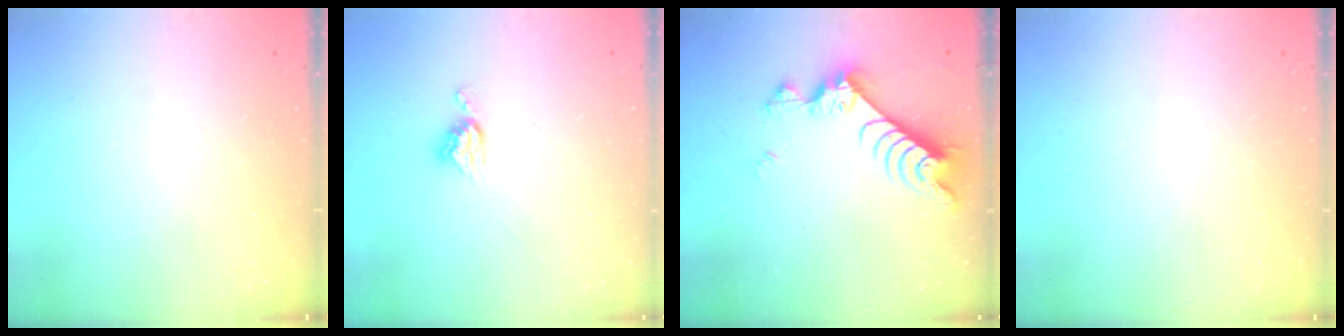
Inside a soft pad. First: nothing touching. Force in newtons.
{"total": 6.3, "press": 6.3, "slide": 0.4}
{"total": 8.6, "press": 8.5, "slide": 1.1}
{"total": 0.0}